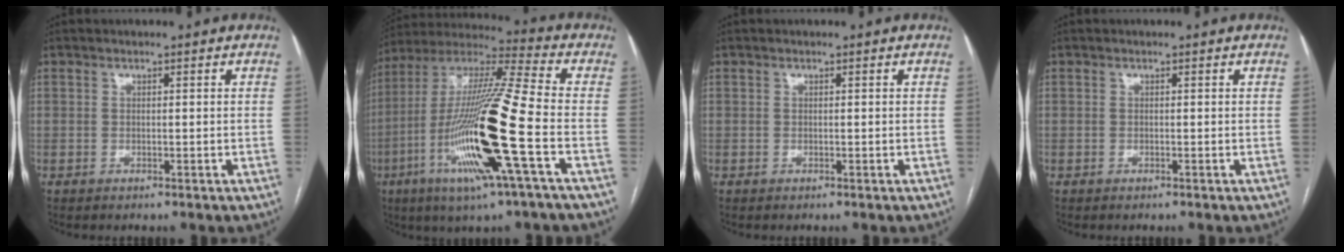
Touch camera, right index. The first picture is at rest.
{"total": 21.0, "force": [-6.4, 0.0, 20.1], "torque": [-0.413, -0.025, -0.127]}
{"total": 0.0}
{"total": 0.0}